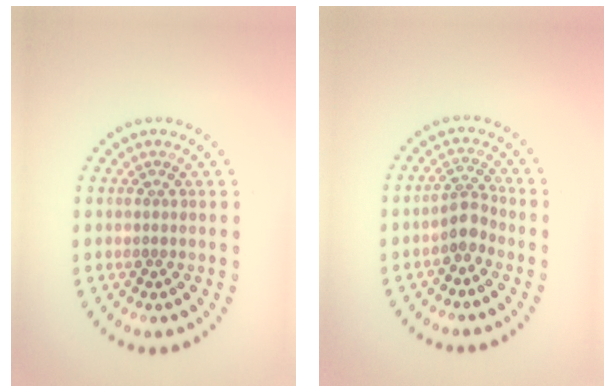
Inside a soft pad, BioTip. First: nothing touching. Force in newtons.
{"total": 2.3, "press": 1.7, "slide": 1.5}